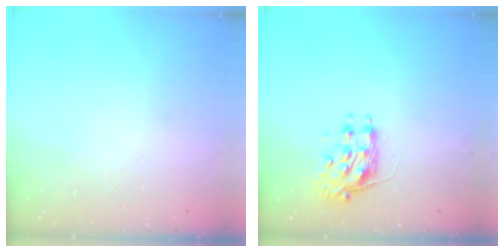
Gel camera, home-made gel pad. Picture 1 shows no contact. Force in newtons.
{"total": 8.5, "press": 8.5, "slide": 0.3}